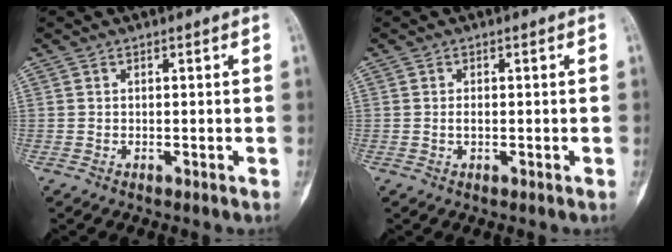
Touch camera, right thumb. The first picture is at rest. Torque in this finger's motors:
{"motor_torque": [0.59, 0.47, 0.42, -0.14, 0.07]}